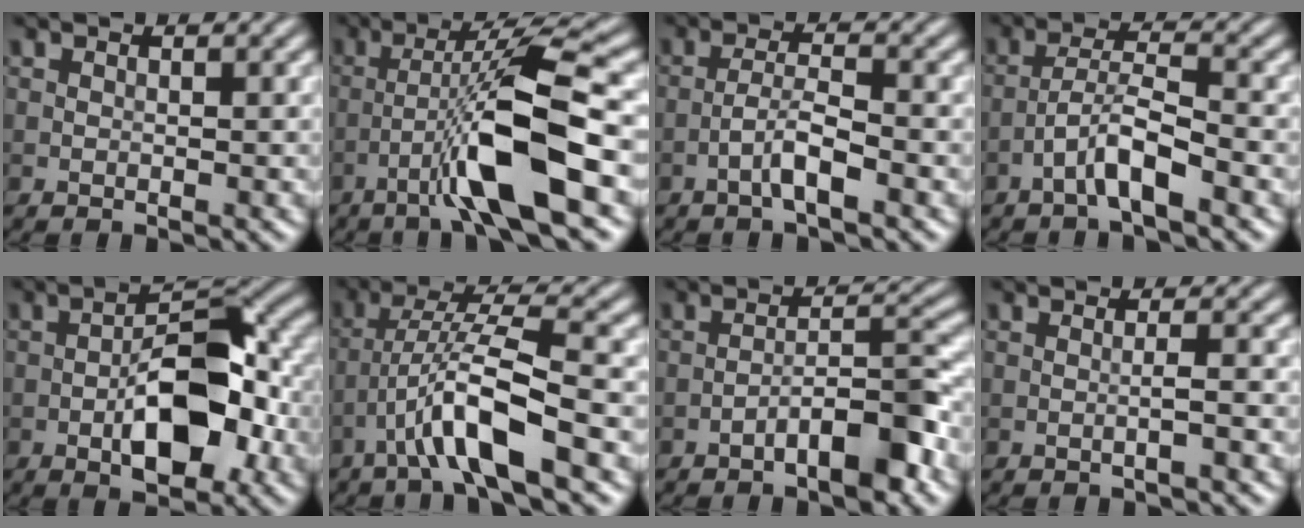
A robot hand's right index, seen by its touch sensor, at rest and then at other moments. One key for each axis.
{"total": 8.7, "fx": -3.2, "fy": 0.8, "fz": 8.0, "tx": -0.139, "ty": 0.017, "tz": -0.062}
{"total": 2.9, "fx": -1.5, "fy": 0.4, "fz": 2.4, "tx": -0.046, "ty": 0.011, "tz": -0.032}
{"total": 3.8, "fx": -2.2, "fy": 0.5, "fz": 3.1, "tx": -0.060, "ty": 0.015, "tz": -0.046}
{"total": 8.4, "fx": -2.4, "fy": 3.5, "fz": 7.2, "tx": -0.109, "ty": 0.016, "tz": -0.042}
{"total": 6.8, "fx": -3.1, "fy": 0.9, "fz": 6.0, "tx": -0.113, "ty": 0.015, "tz": -0.060}
{"total": 5.2, "fx": -3.1, "fy": 1.1, "fz": 4.0, "tx": -0.060, "ty": 0.018, "tz": -0.053}
{"total": 1.3, "fx": -0.4, "fy": 0.2, "fz": 1.2, "tx": -0.014, "ty": 0.005, "tz": -0.014}